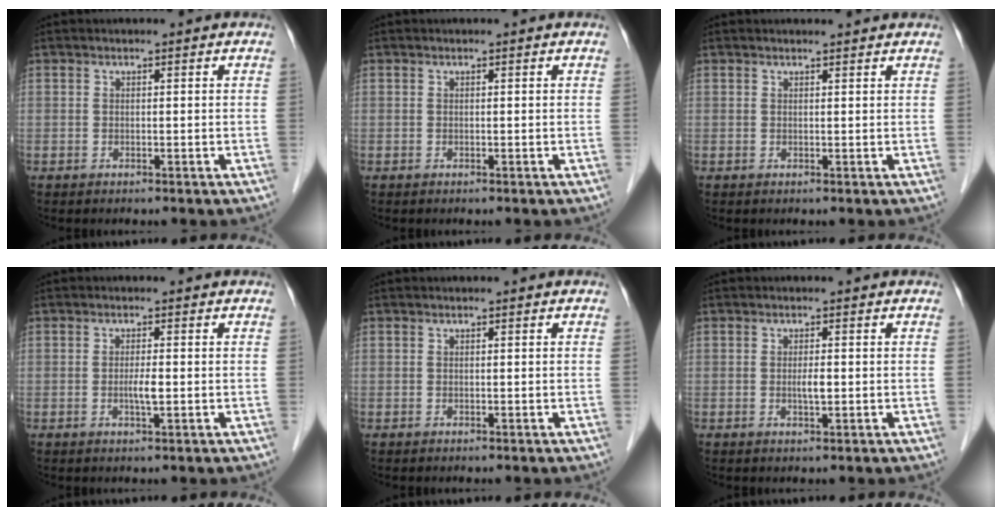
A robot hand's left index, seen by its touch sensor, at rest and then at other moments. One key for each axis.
{"total": 0.0}
{"total": 1.8, "fx": 1.7, "fy": 0.1, "fz": 0.3, "tx": -0.009, "ty": 0.004, "tz": 0.023}
{"total": 2.0, "fx": -0.3, "fy": 0.2, "fz": 2.0, "tx": -0.039, "ty": -0.002, "tz": -0.004}
{"total": 0.0}
{"total": 1.6, "fx": -0.1, "fy": 0.3, "fz": 1.5, "tx": -0.030, "ty": -0.001, "tz": -0.001}